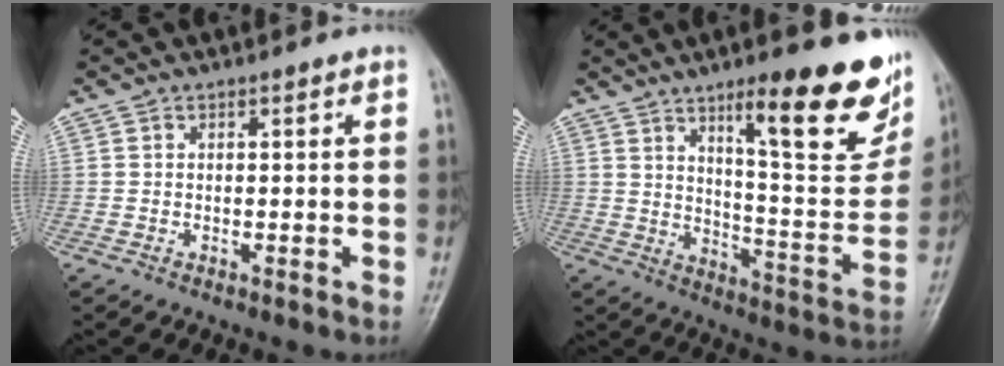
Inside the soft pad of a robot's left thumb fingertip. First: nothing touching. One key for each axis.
{"total": 22.9, "fx": 13.2, "fy": 5.7, "fz": 17.8, "tx": -0.202, "ty": -0.068, "tz": 0.195}